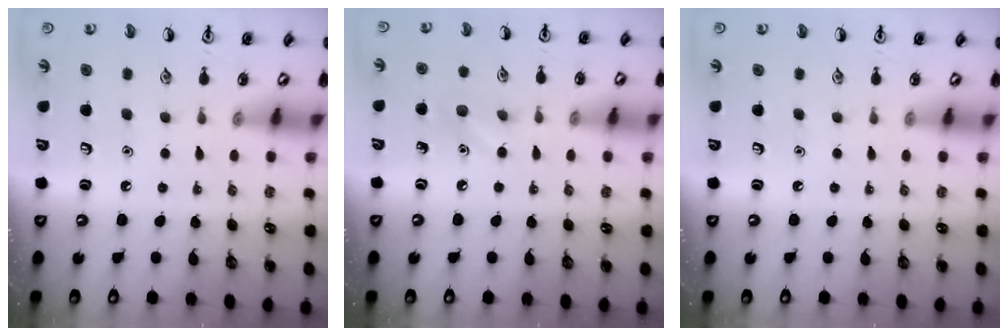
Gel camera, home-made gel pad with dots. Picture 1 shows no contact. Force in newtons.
{"total": 6.9, "press": 6.6, "slide": 2.1}
{"total": 0.0}